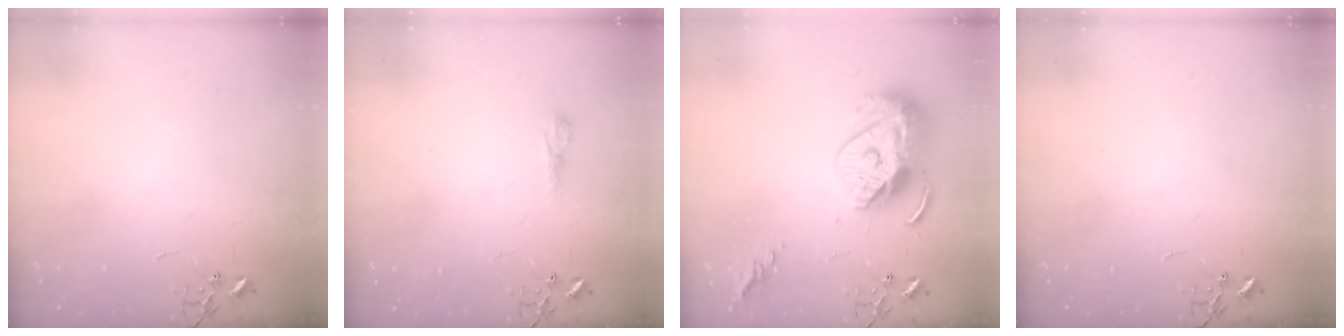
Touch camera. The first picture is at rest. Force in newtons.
{"total": 5.4, "press": 5.4, "slide": 0.6}
{"total": 15.5, "press": 15.4, "slide": 1.3}
{"total": 0.0}